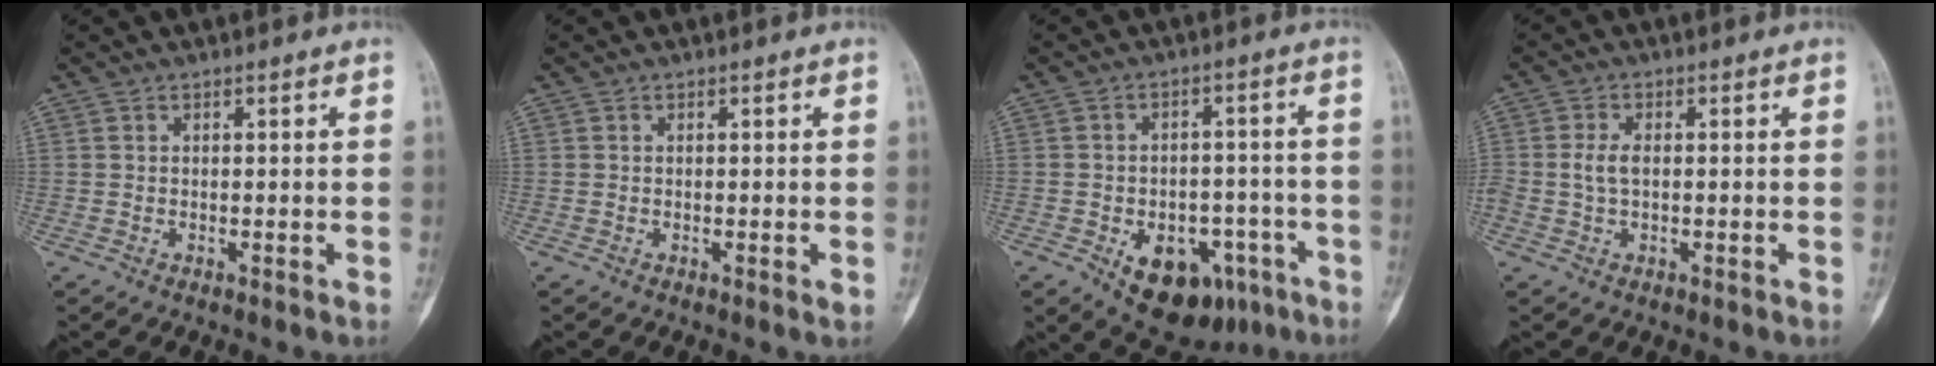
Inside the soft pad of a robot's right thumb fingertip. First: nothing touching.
{"total": 0.5, "force": [0.0, 0.1, 0.5], "torque": [-0.008, -0.003, -0.003]}
{"total": 14.0, "force": [-6.8, 8.8, 8.6], "torque": [-0.087, 0.035, -0.084]}
{"total": 2.9, "force": [0.0, 1.6, 2.4], "torque": [-0.053, 0.004, -0.002]}